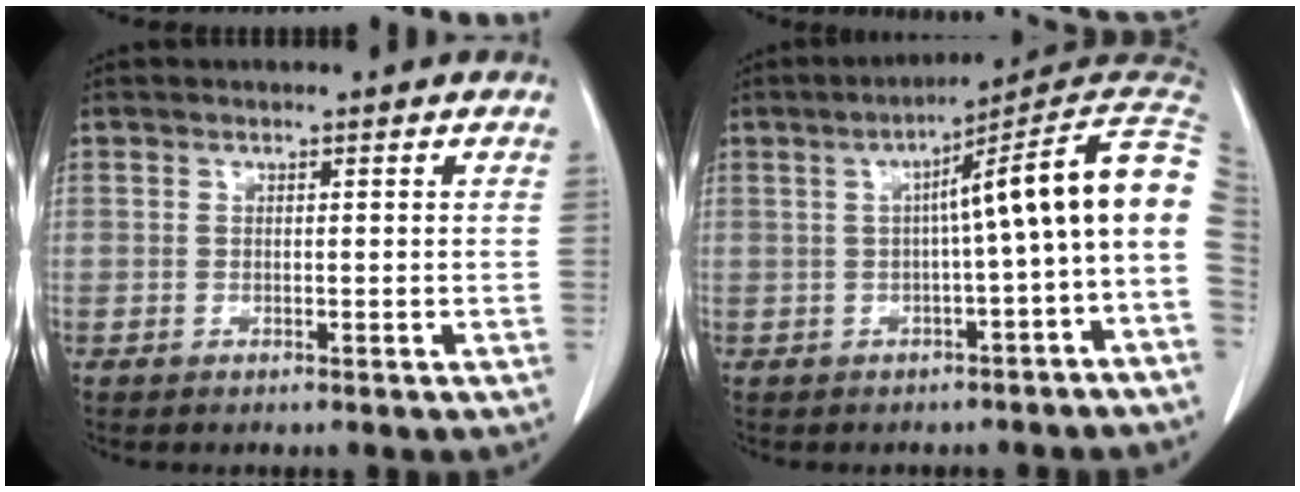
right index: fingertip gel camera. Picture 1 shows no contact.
{"total": 12.0, "force": [0.0, -0.6, 12.0], "torque": [-0.156, 0.039, -0.007]}